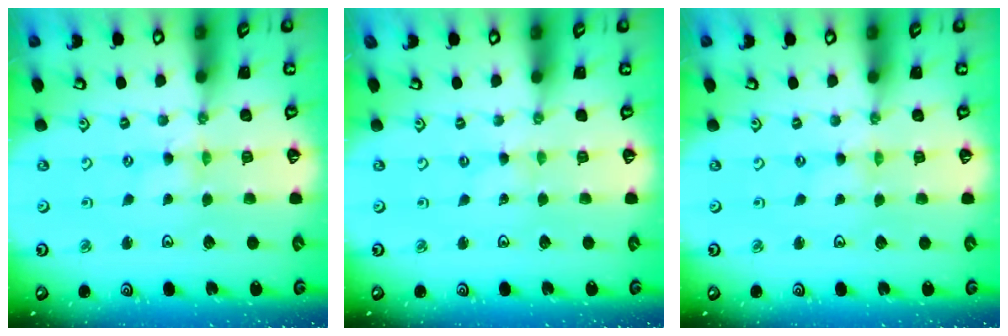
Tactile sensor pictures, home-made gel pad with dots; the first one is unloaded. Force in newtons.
{"total": 0.0}
{"total": 0.0}